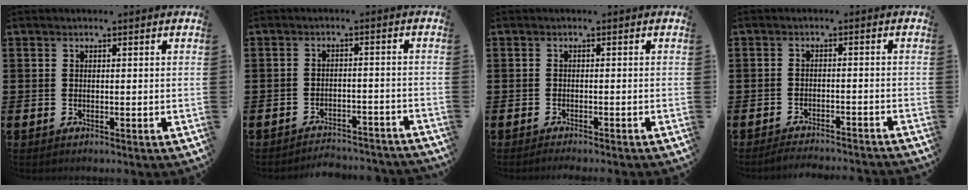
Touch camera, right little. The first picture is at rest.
{"total": 2.8, "force": [-2.8, 0.0, -0.1], "torque": [-0.003, 0.005, -0.061]}
{"total": 0.8, "force": [-0.8, -0.2, 0.2], "torque": [-0.003, -0.003, -0.015]}
{"total": 2.0, "force": [-2.0, -0.2, 0.2], "torque": [-0.004, 0.005, -0.042]}